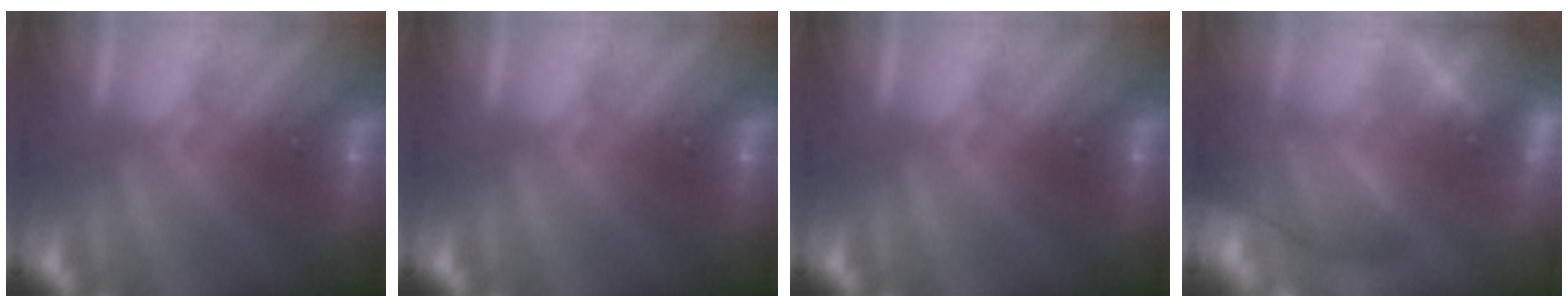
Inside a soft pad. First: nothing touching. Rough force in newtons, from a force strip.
{"total": 0.0}
{"total": 0.0}
{"total": 7.0}